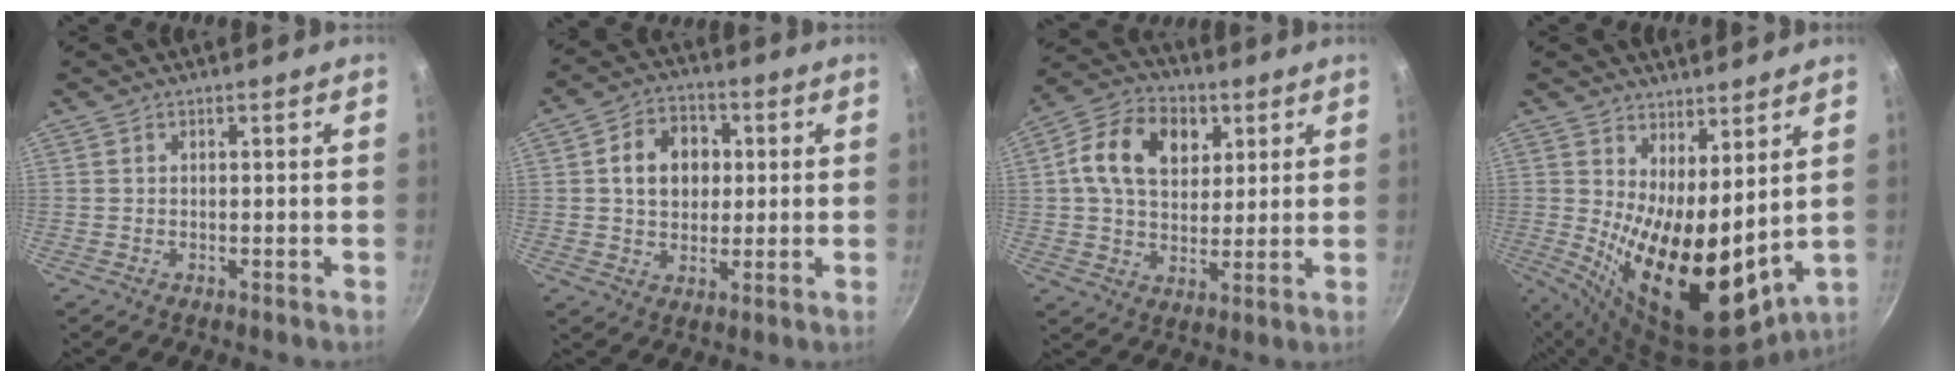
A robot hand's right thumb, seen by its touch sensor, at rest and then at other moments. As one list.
[{"total": 10.0, "force": [1.6, 7.9, 5.9], "torque": [-0.070, 0.011, 0.018]}, {"total": 14.5, "force": [4.4, 10.3, 9.3], "torque": [-0.137, 0.000, 0.061]}, {"total": 15.6, "force": [3.4, 6.8, 13.7], "torque": [-0.188, -0.049, 0.070]}]